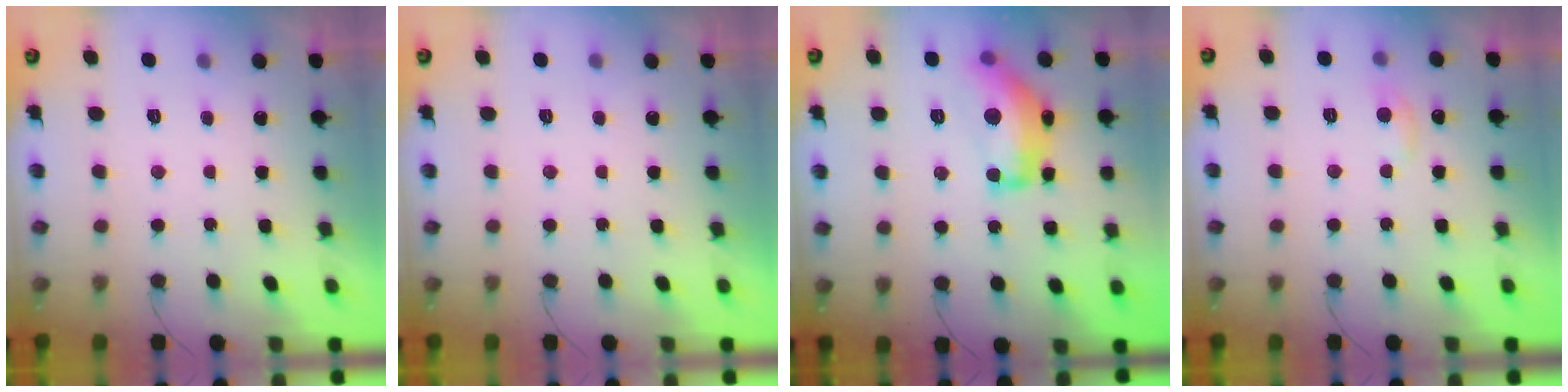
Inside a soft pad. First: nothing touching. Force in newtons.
{"total": 0.0}
{"total": 14.9, "press": 14.9, "slide": 1.1}
{"total": 5.5, "press": 5.5, "slide": 0.7}